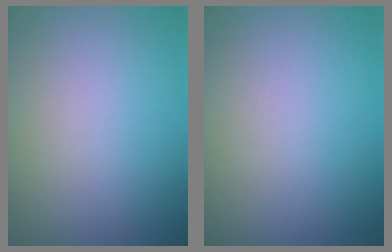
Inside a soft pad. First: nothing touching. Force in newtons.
{"total": 0.0}